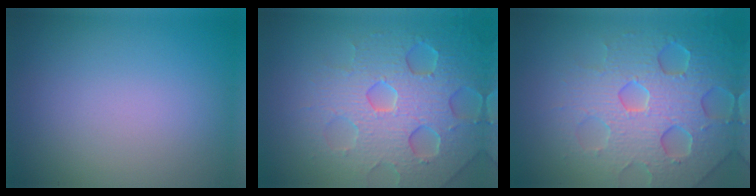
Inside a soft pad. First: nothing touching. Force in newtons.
{"total": 7.3, "press": 7.2, "slide": 1.5}
{"total": 7.3, "press": 7.2, "slide": 1.5}